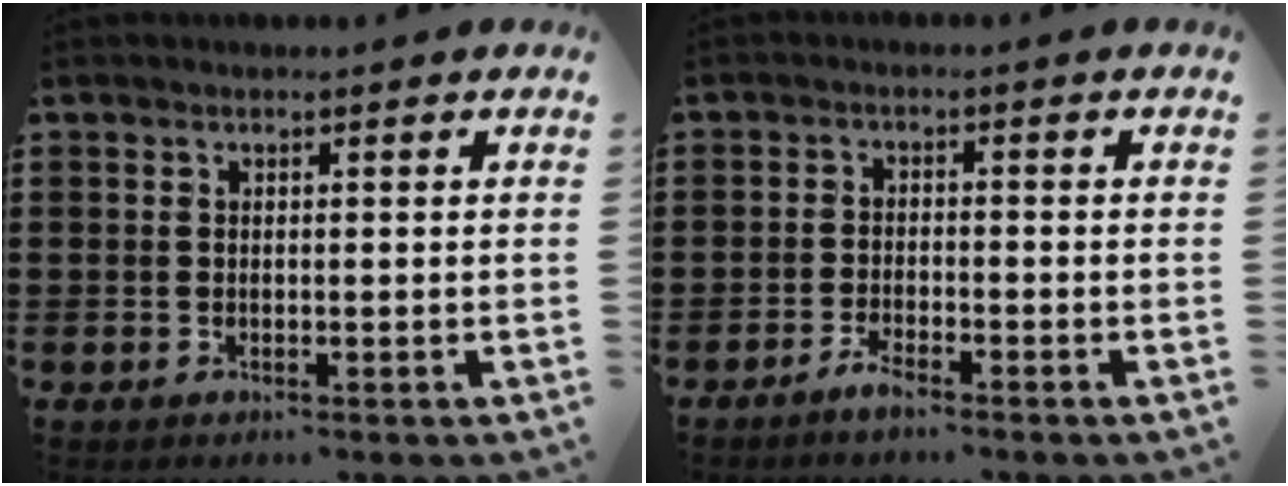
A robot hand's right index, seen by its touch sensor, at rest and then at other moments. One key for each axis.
{"total": 2.3, "fx": -2.0, "fy": 0.3, "fz": 0.9, "tx": -0.025, "ty": 0.000, "tz": -0.041}